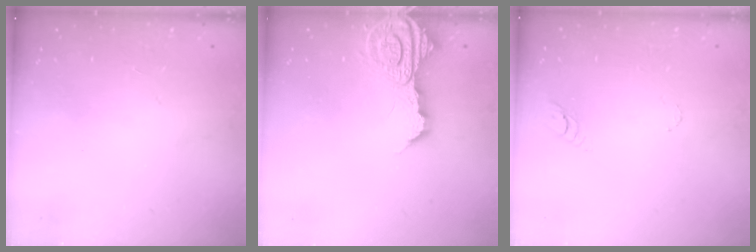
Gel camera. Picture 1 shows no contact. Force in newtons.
{"total": 15.0, "press": 14.9, "slide": 1.5}
{"total": 2.9, "press": 2.9, "slide": 0.4}